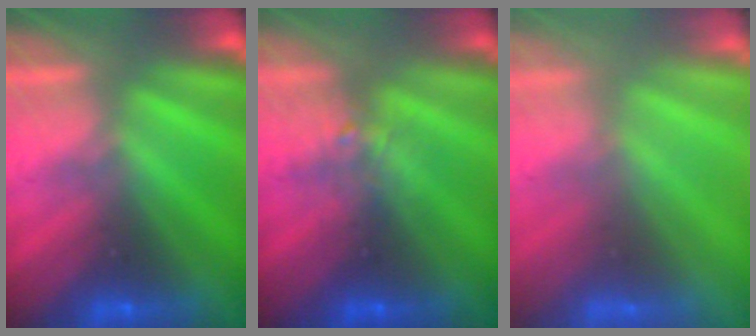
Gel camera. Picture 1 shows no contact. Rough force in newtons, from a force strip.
{"total": 2.2}
{"total": 3.5}